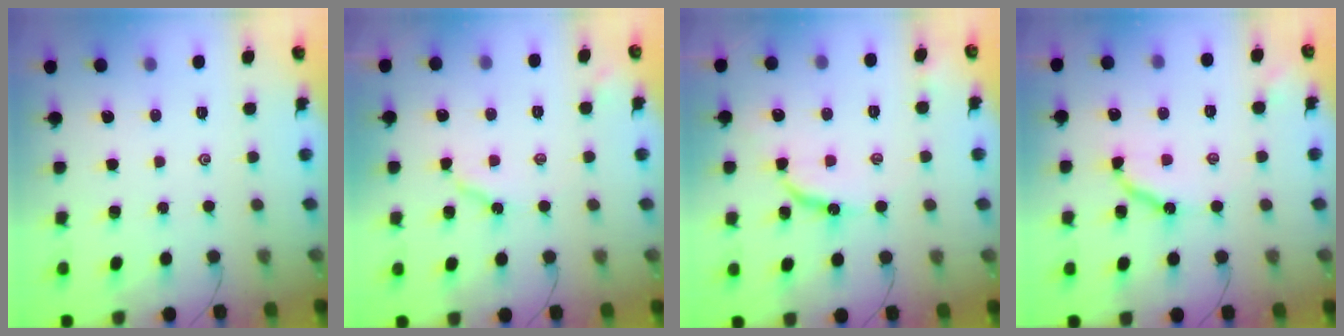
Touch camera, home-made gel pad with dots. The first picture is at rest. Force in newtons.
{"total": 5.1, "press": 5.1, "slide": 0.7}
{"total": 9.4, "press": 9.4, "slide": 0.9}
{"total": 9.2, "press": 9.1, "slide": 0.9}